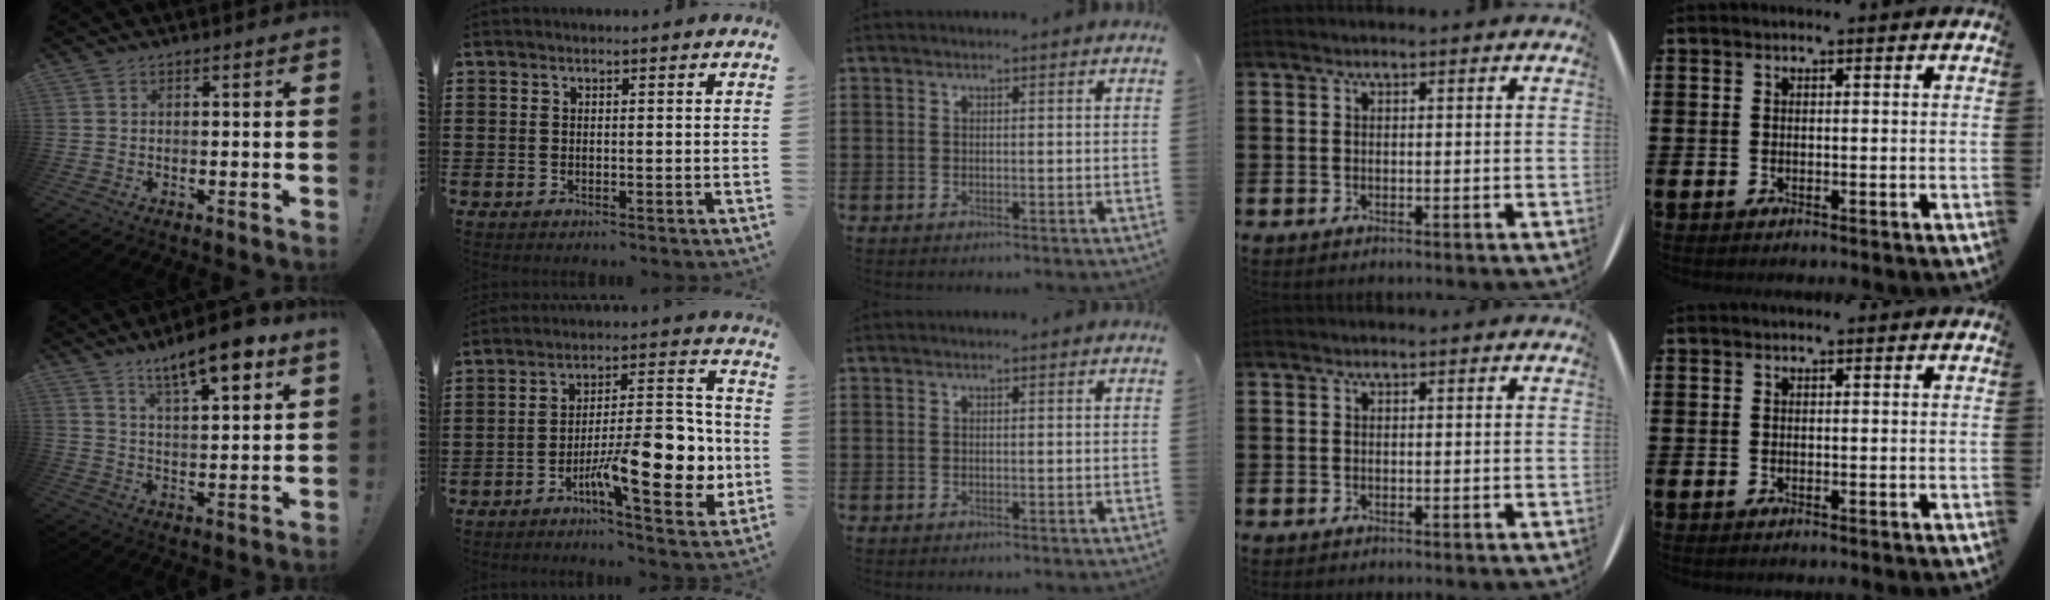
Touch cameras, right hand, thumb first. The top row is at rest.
{"thumb": {"total": 12.6, "force": [8.9, 2.0, 8.7], "torque": [-0.145, -0.051, 0.144]}, "index": {"total": 14.9, "force": [-5.1, 4.9, 13.1], "torque": [-0.188, 0.003, -0.084]}}